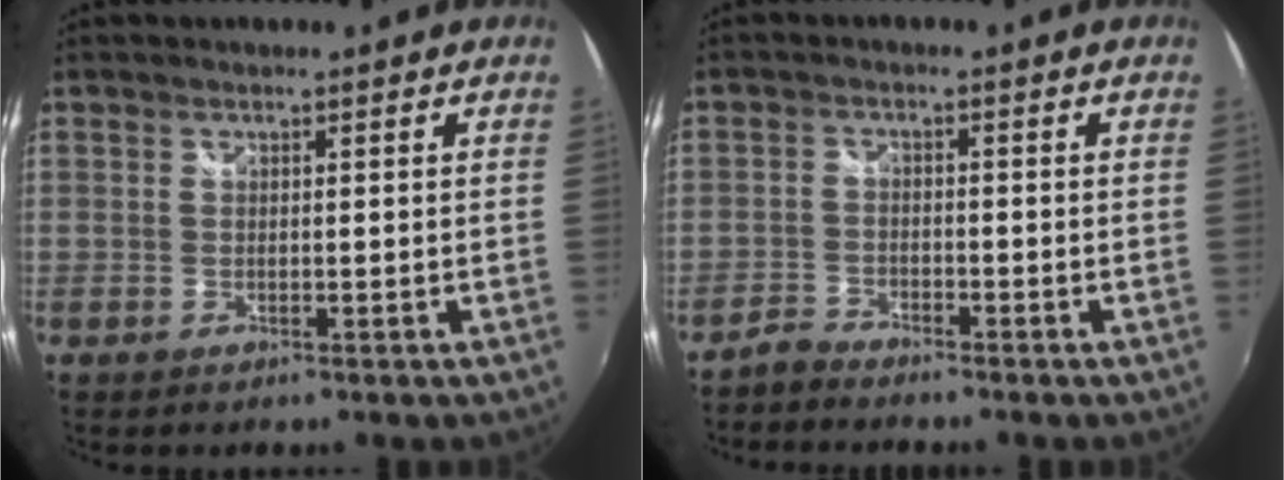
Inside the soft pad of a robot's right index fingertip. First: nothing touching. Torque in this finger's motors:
{"motor_torque": [0.06, 0.00, 0.03, 0.00]}